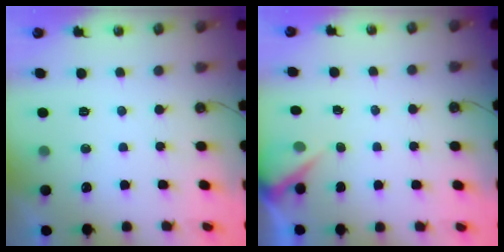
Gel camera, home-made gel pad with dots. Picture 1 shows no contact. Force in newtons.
{"total": 3.4, "press": 3.3, "slide": 0.4}